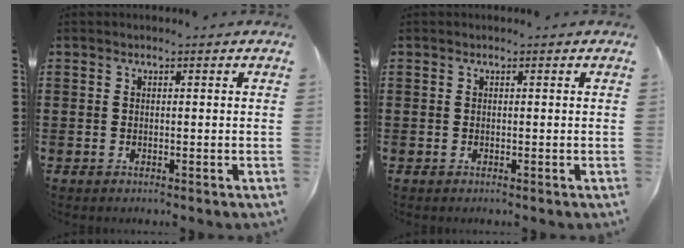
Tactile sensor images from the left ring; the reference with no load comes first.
{"total": 0.0}